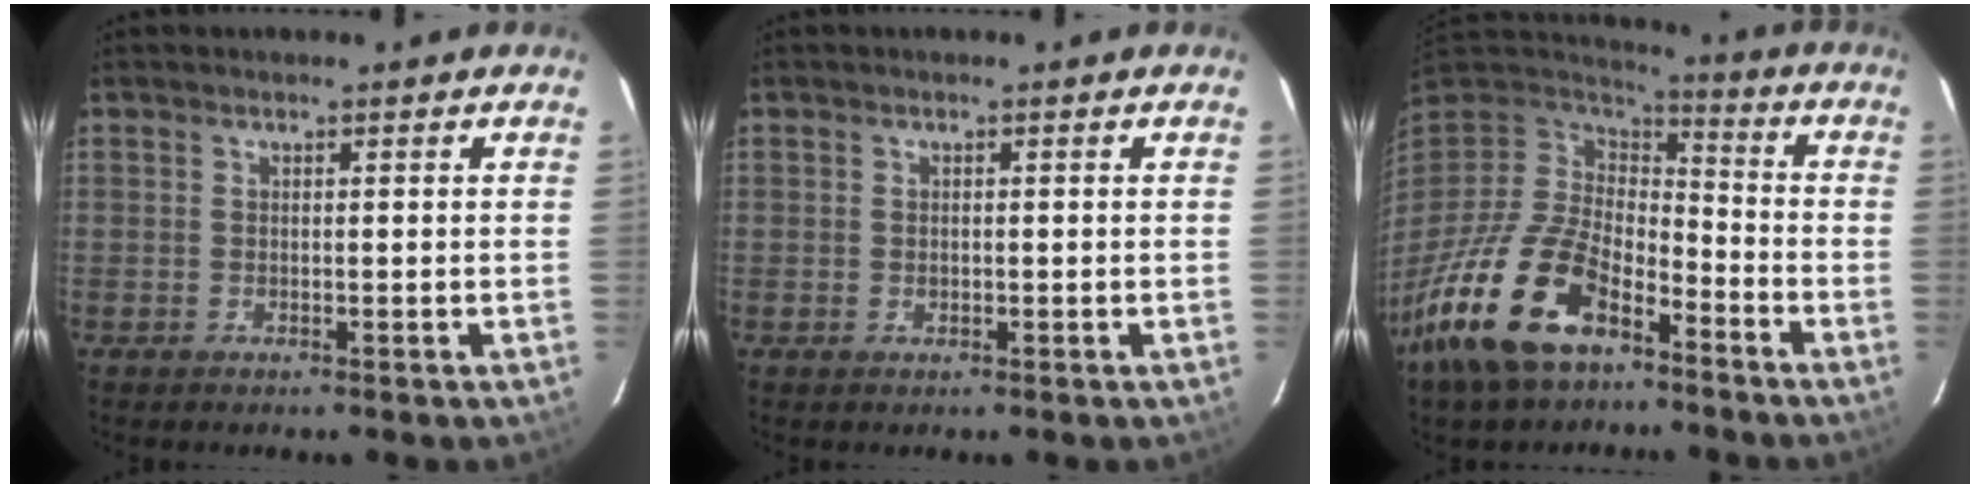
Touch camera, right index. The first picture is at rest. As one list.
[{"total": 0.9, "force": [-0.1, 0.7, 0.5], "torque": [-0.008, 0.002, 0.000]}, {"total": 20.9, "force": [-12.9, 10.1, 13.0], "torque": [-0.283, -0.027, -0.237]}]